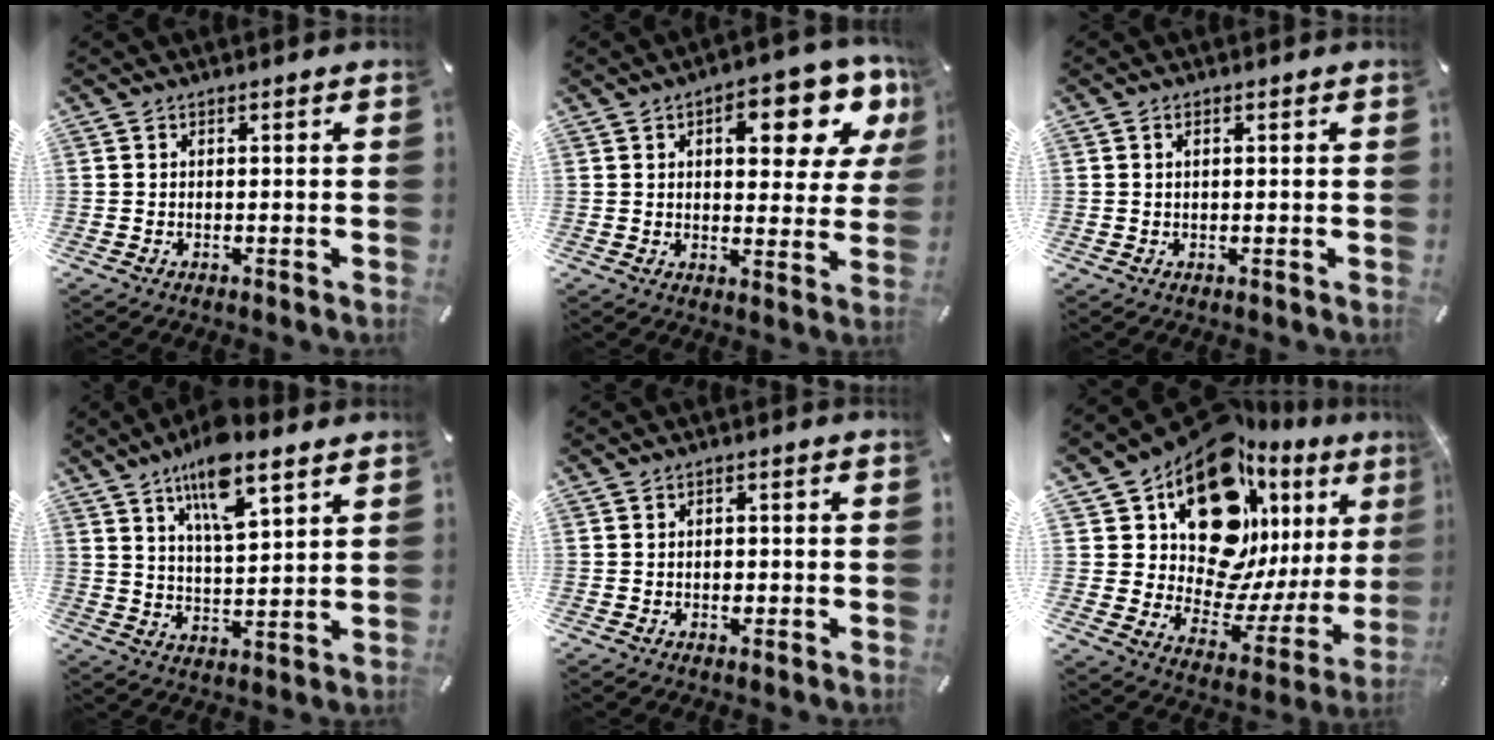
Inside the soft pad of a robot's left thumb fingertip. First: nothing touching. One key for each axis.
{"total": 14.0, "fx": 5.8, "fy": 7.0, "fz": 10.7, "tx": -0.124, "ty": -0.031, "tz": 0.091}
{"total": 1.1, "fx": 0.4, "fy": 0.6, "fz": 0.9, "tx": -0.019, "ty": 0.002, "tz": 0.006}
{"total": 11.8, "fx": 8.4, "fy": 3.5, "fz": 7.5, "tx": -0.133, "ty": -0.031, "tz": 0.147}
{"total": 1.5, "fx": -0.3, "fy": 1.2, "fz": 0.8, "tx": -0.017, "ty": 0.004, "tz": -0.007}
{"total": 21.1, "fx": 12.5, "fy": 12.1, "fz": 11.9, "tx": -0.159, "ty": -0.110, "tz": 0.215}